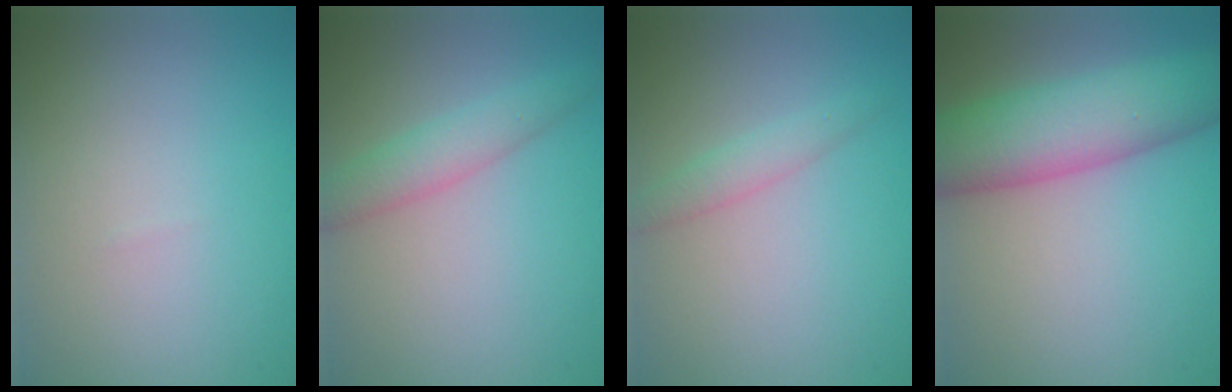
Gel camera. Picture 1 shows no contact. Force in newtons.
{"total": 2.7, "press": 2.7, "slide": 0.2}
{"total": 1.6, "press": 1.6, "slide": 0.0}
{"total": 8.5, "press": 8.5, "slide": 0.3}